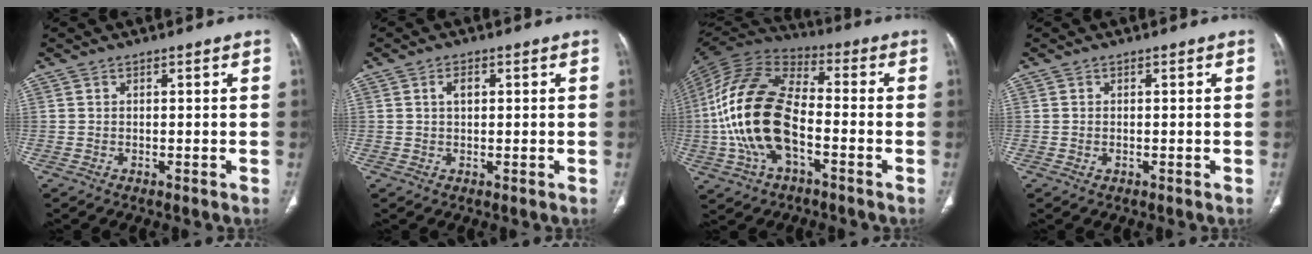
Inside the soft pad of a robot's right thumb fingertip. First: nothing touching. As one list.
[{"total": 2.4, "force": [0.7, 1.3, 1.9], "torque": [-0.033, 0.004, 0.013]}, {"total": 19.8, "force": [-3.7, 10.4, 16.5], "torque": [-0.333, 0.029, -0.072]}, {"total": 0.6, "force": [-0.1, 0.4, 0.4], "torque": [-0.012, 0.003, 0.001]}]